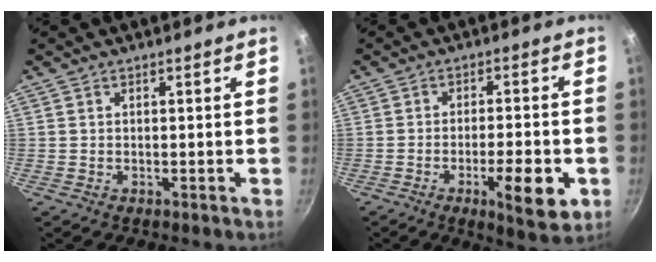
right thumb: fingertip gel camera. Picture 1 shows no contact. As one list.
[{"total": 10.4, "force": [-3.6, 3.0, 9.3], "torque": [-0.124, 0.008, -0.048]}]